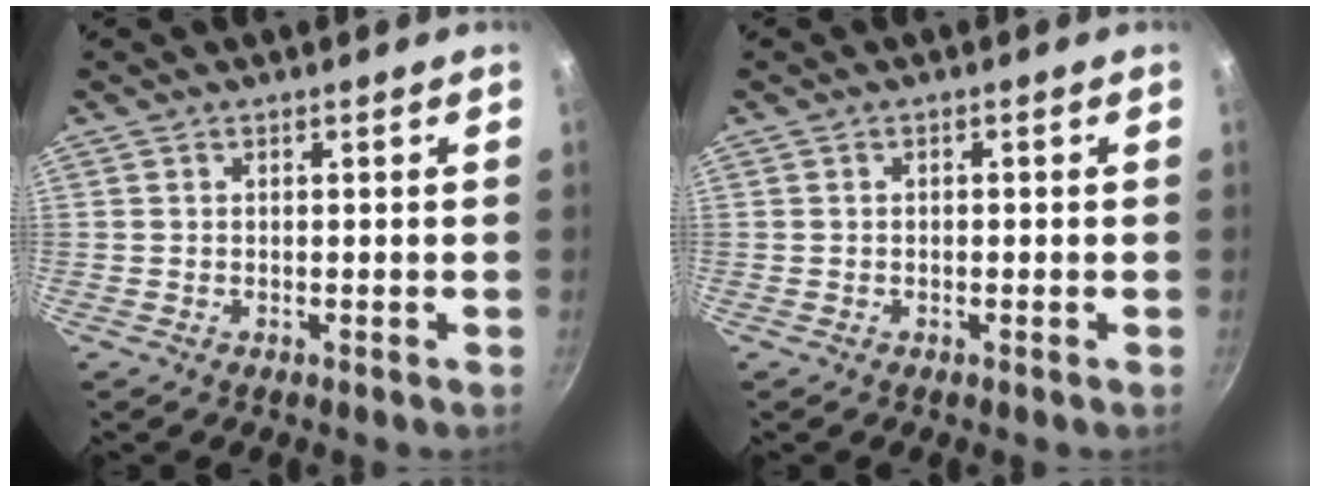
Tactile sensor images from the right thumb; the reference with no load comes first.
{"total": 0.5, "force": [-0.1, 0.4, 0.4], "torque": [-0.005, 0.001, -0.001]}